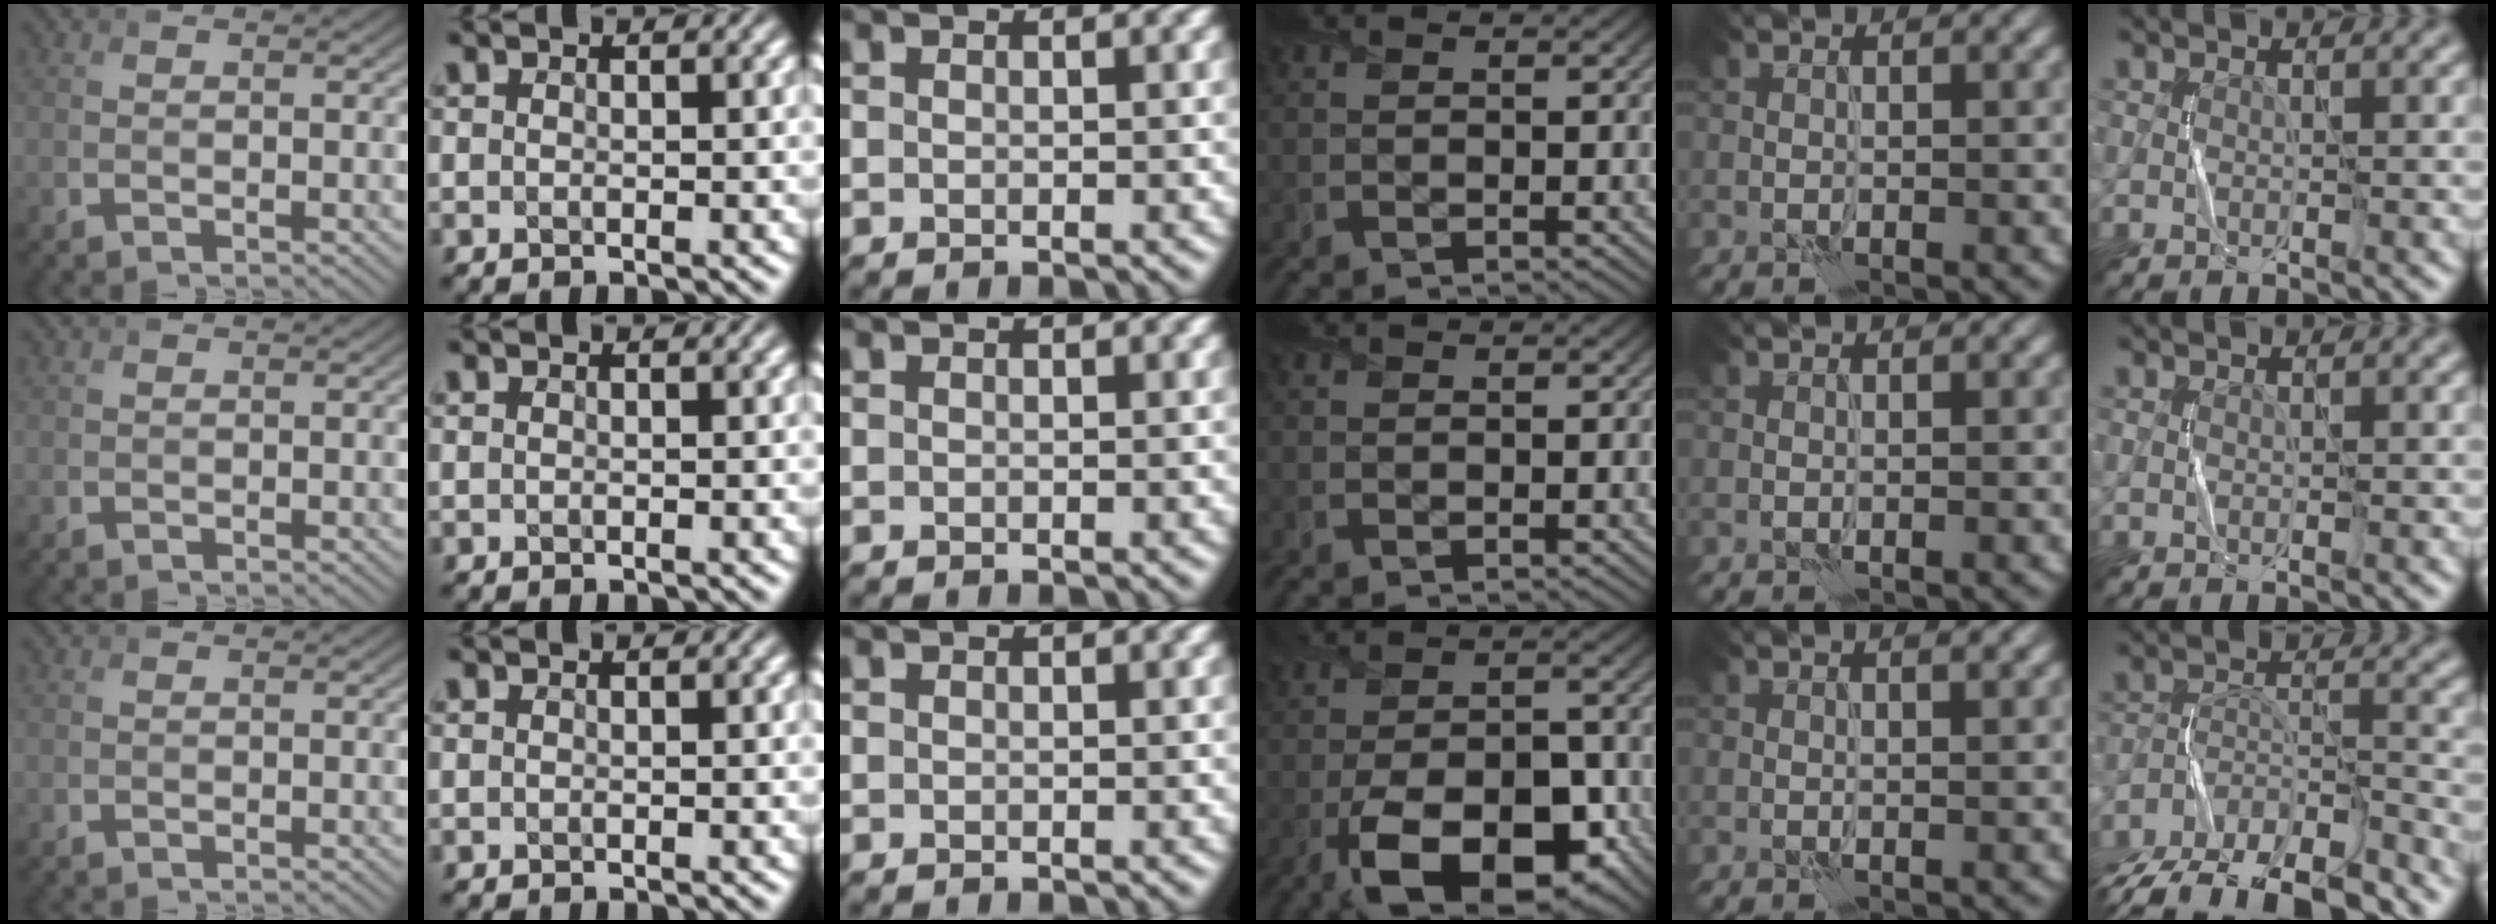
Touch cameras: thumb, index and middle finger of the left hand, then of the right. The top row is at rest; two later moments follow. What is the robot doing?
{"motion": "fold", "object": "scarf"}